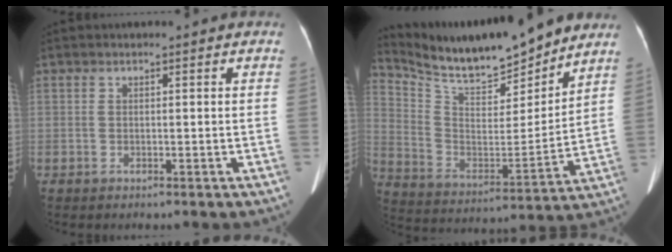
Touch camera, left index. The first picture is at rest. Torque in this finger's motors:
{"motor_torque": [-0.14, -0.95, 0.18, 0.05]}